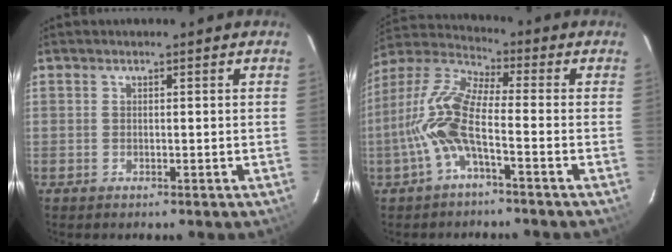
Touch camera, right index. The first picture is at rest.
{"total": 11.2, "force": [-3.2, 2.6, 10.4], "torque": [-0.231, 0.008, -0.068]}